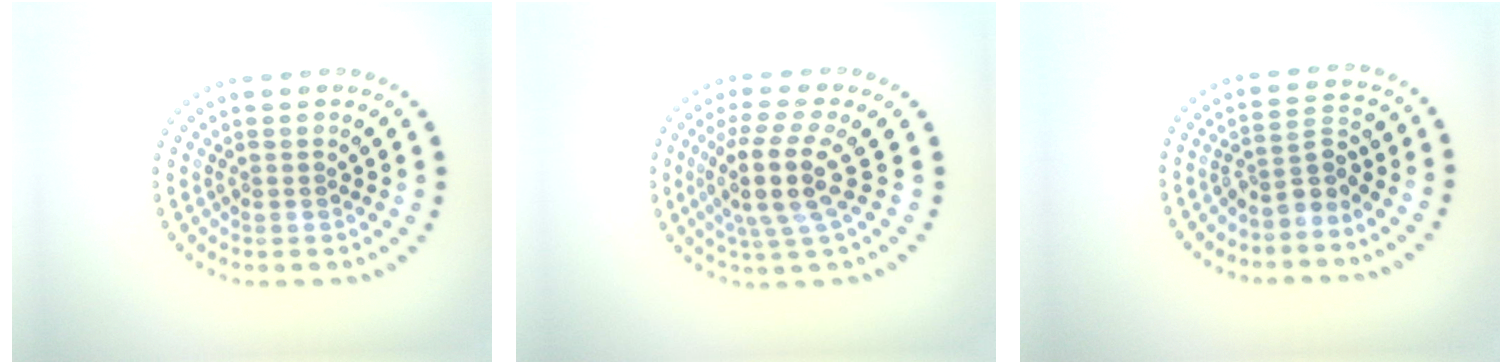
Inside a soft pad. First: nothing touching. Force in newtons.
{"total": 4.8, "press": 3.8, "slide": 3.0}
{"total": 2.7, "press": 2.0, "slide": 1.8}